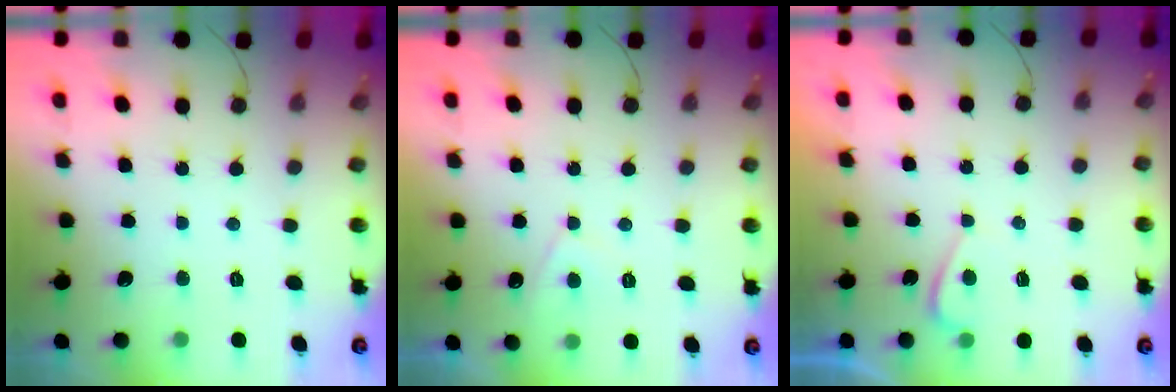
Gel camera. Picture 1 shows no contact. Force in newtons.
{"total": 2.7, "press": 2.7, "slide": 0.6}
{"total": 0.6, "press": 0.4, "slide": 0.5}